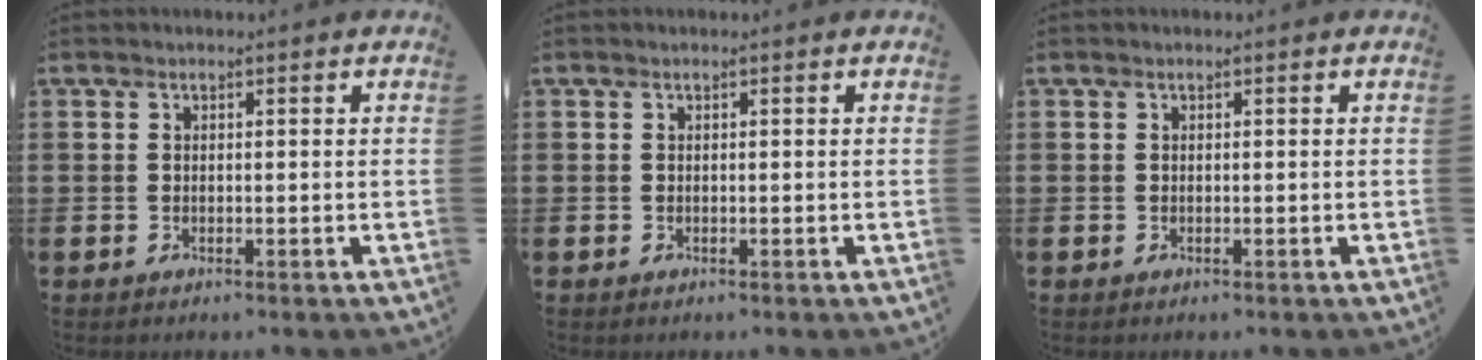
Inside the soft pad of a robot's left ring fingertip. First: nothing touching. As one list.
[{"total": 0.0}, {"total": 0.0}]